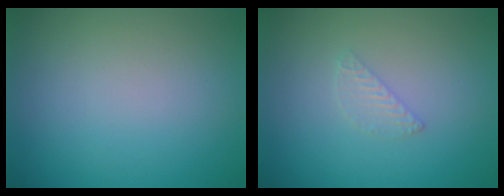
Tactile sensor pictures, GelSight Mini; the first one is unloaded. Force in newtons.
{"total": 1.1, "press": 1.1, "slide": 0.1}